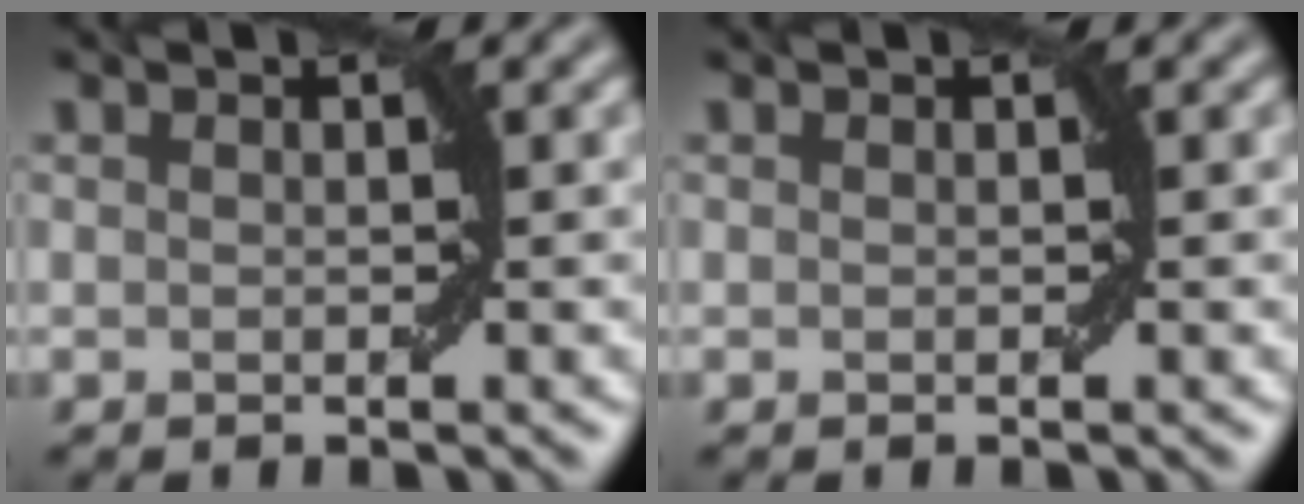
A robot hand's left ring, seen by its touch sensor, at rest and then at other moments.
{"total": 0.0}